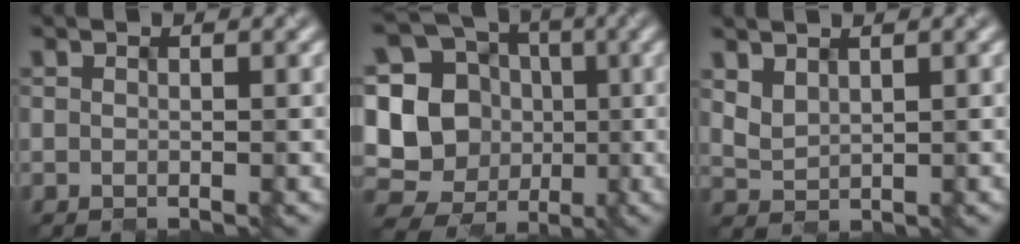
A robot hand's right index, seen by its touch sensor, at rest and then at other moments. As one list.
[{"total": 15.8, "force": [-0.6, 14.8, 5.4], "torque": [-0.142, 0.029, -0.029]}, {"total": 1.6, "force": [1.0, 1.0, 0.8], "torque": [-0.022, -0.001, 0.026]}]